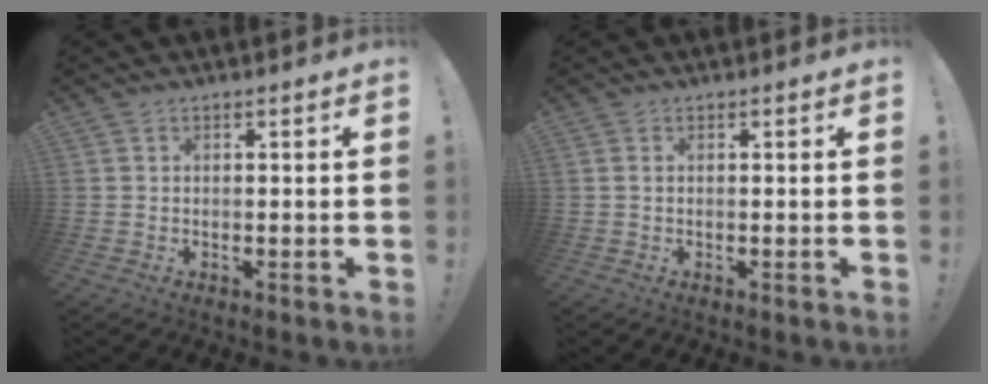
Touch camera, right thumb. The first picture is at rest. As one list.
[{"total": 0.5, "force": [0.1, 0.0, 0.5], "torque": [-0.013, 0.002, 0.003]}]